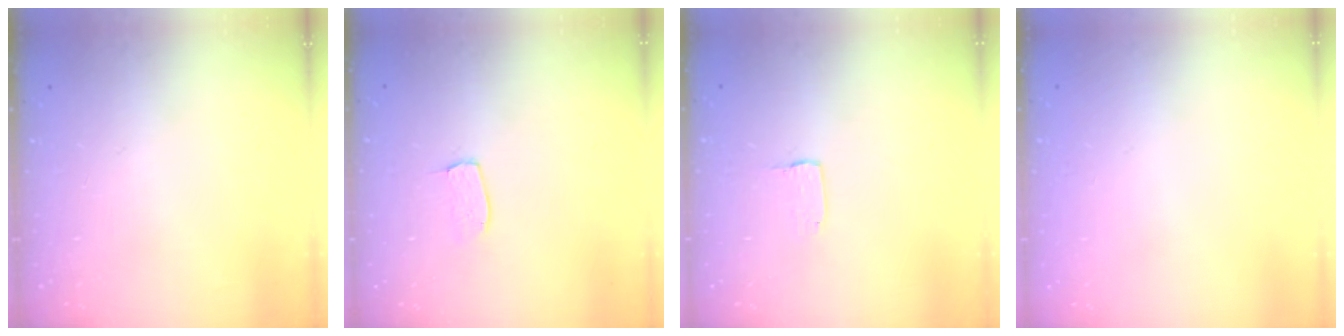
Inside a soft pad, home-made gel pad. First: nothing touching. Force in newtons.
{"total": 3.8, "press": 3.8, "slide": 0.2}
{"total": 1.3, "press": 1.2, "slide": 0.1}
{"total": 0.0}